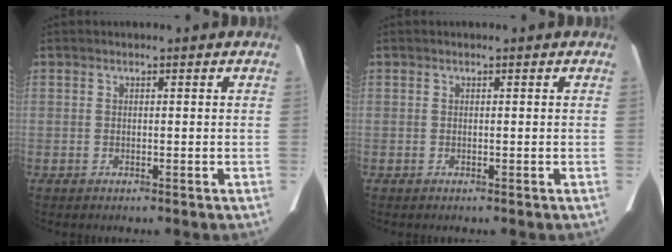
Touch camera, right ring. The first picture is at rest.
{"total": 0.0}